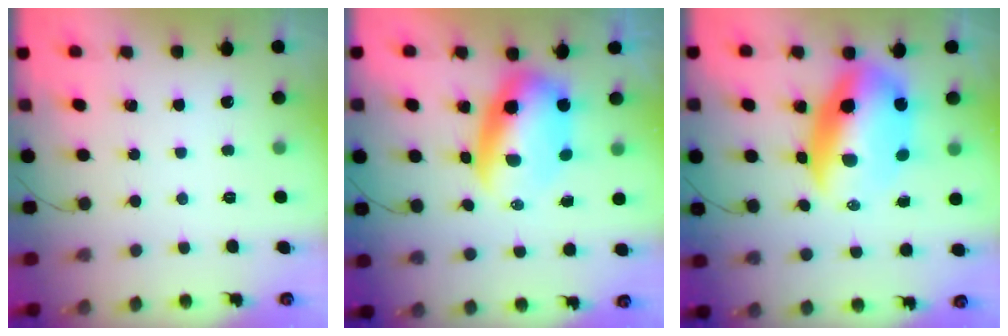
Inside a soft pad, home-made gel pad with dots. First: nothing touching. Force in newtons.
{"total": 9.0, "press": 8.7, "slide": 2.2}
{"total": 14.4, "press": 14.1, "slide": 3.0}